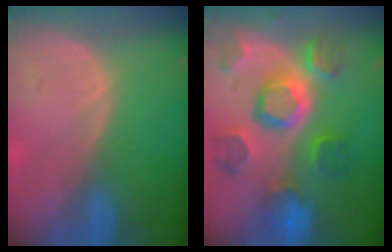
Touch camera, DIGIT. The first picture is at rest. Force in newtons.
{"total": 11.7, "press": 10.2, "slide": 5.7}